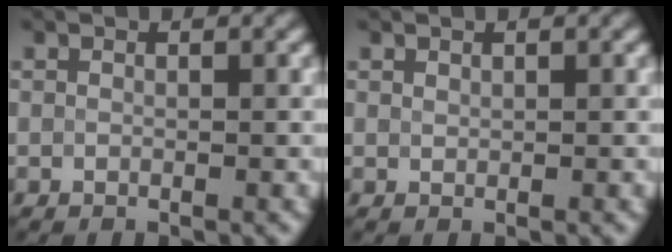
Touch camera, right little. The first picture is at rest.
{"total": 0.6, "force": [0.5, 0.3, 0.2], "torque": [-0.002, 0.000, 0.008]}